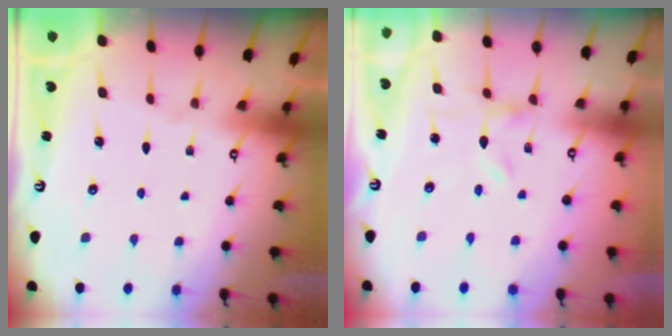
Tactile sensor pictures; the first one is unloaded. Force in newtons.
{"total": 0.0}